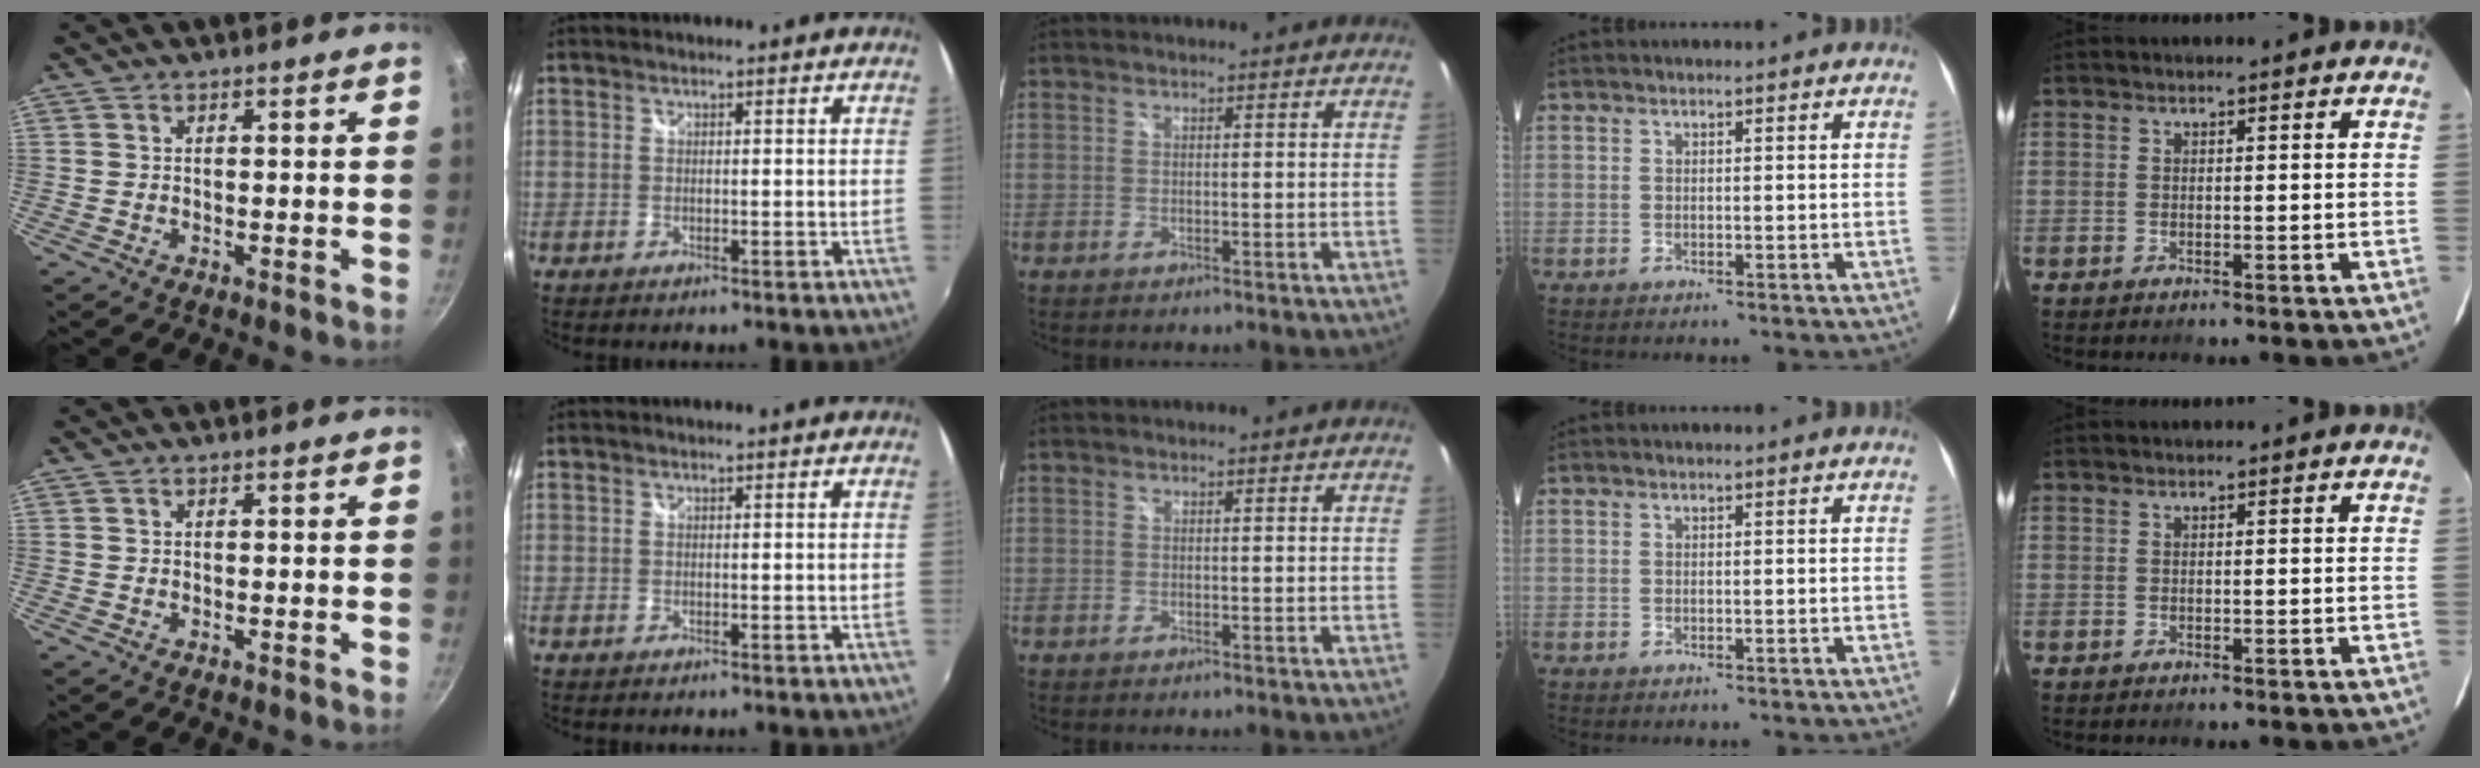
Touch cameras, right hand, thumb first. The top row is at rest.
{}